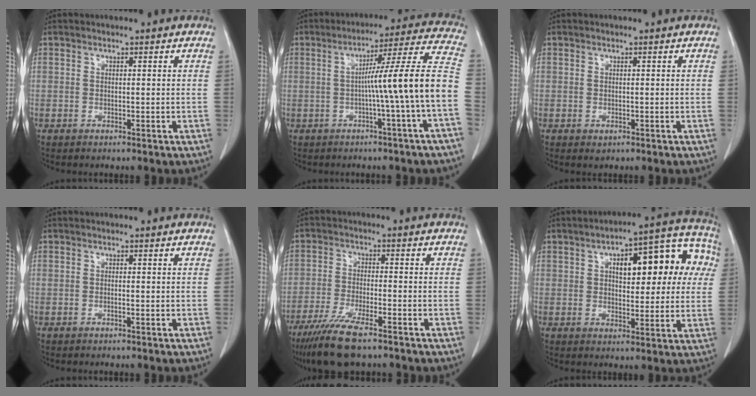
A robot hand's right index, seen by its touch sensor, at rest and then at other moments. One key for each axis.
{"total": 11.3, "fx": -2.2, "fy": -1.9, "fz": 10.9, "tx": -0.159, "ty": 0.019, "tz": -0.031}
{"total": 0.6, "fx": -0.3, "fy": 0.5, "fz": 0.4, "tx": -0.005, "ty": 0.000, "tz": 0.001}
{"total": 0.0}
{"total": 9.8, "fx": -7.2, "fy": 1.4, "fz": 6.5, "tx": -0.119, "ty": -0.025, "tz": -0.121}
{"total": 16.0, "fx": 4.3, "fy": 6.3, "fz": 14.0, "tx": -0.173, "ty": 0.047, "tz": 0.053}